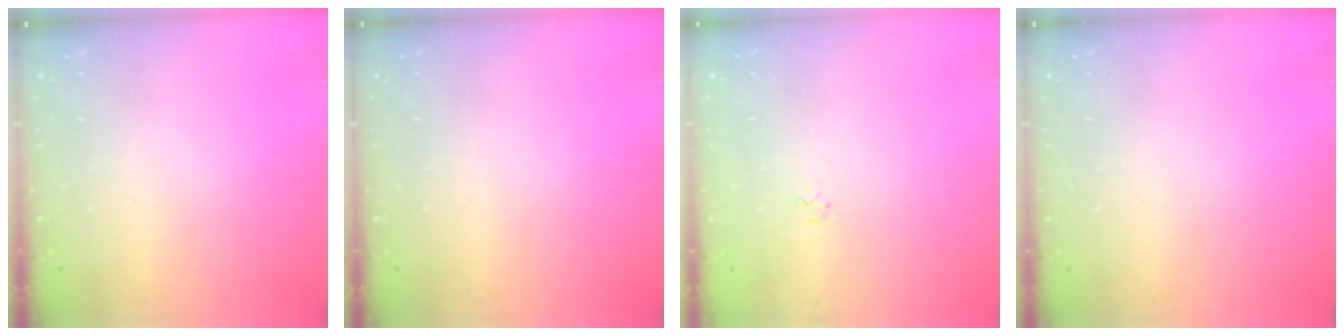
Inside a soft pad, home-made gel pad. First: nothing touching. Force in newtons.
{"total": 0.0}
{"total": 3.6, "press": 3.6, "slide": 0.4}
{"total": 0.0}